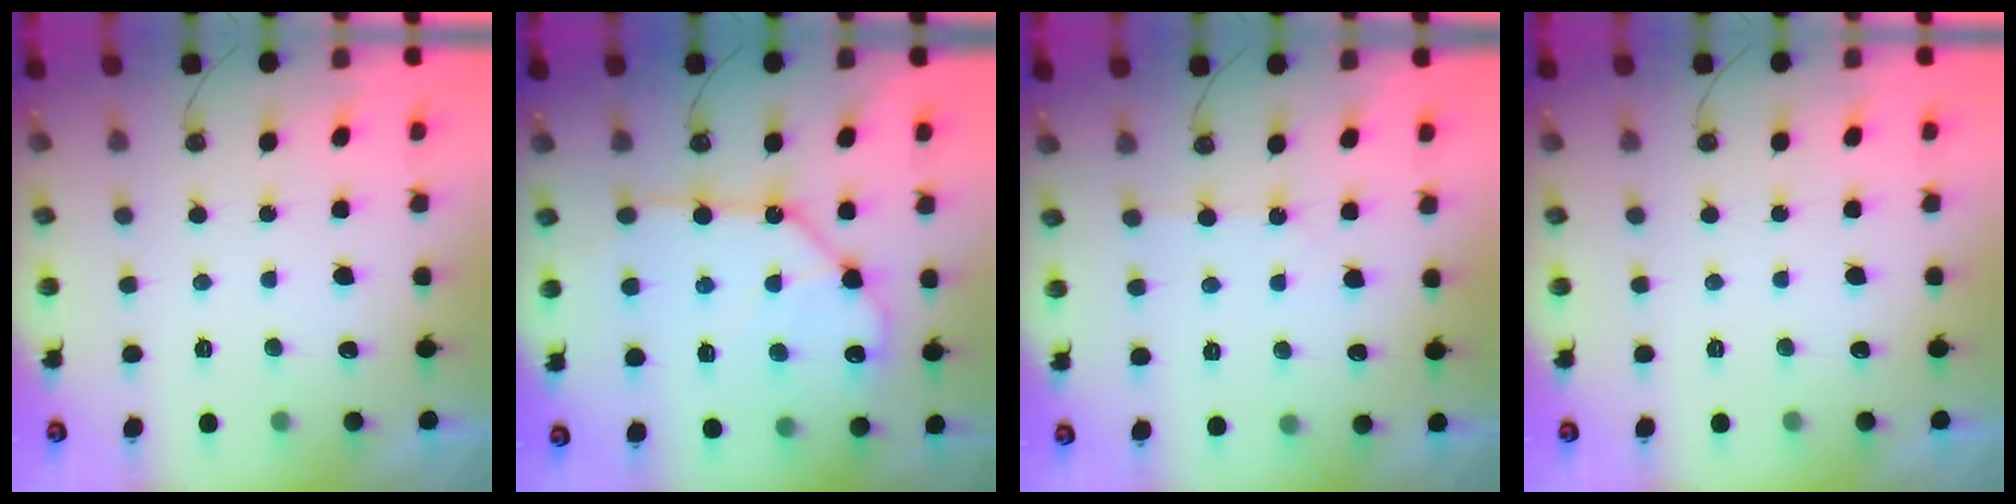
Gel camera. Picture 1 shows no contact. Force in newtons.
{"total": 14.5, "press": 14.4, "slide": 1.8}
{"total": 2.2, "press": 2.2, "slide": 0.4}
{"total": 0.0}